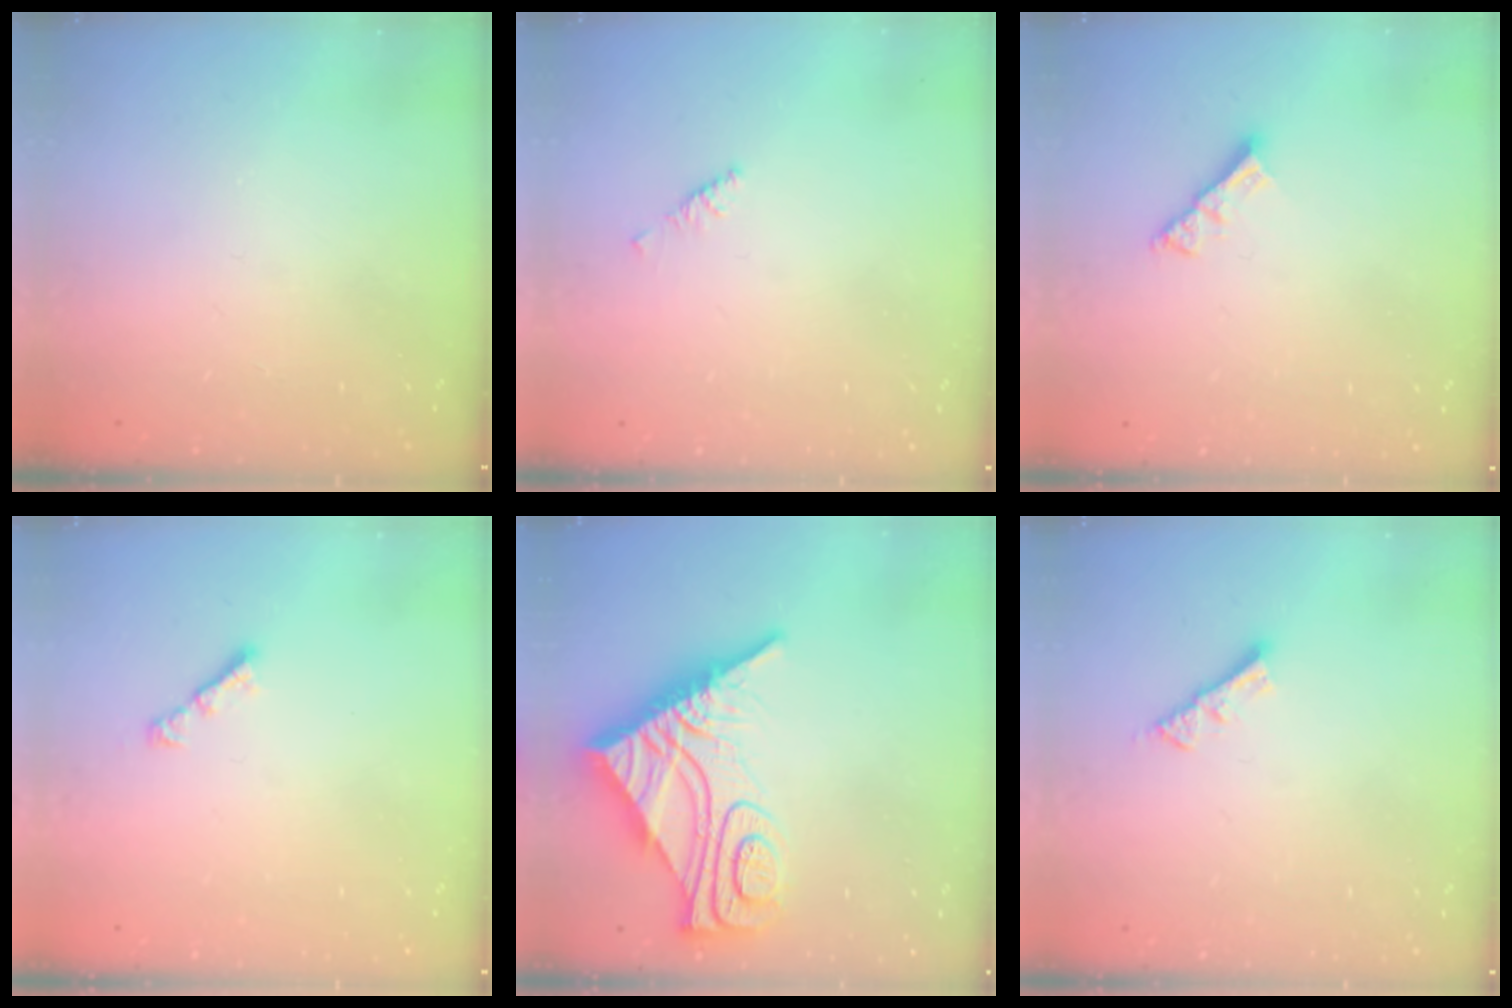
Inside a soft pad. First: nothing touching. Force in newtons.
{"total": 2.1, "press": 2.0, "slide": 0.6}
{"total": 4.8, "press": 4.8, "slide": 0.5}
{"total": 2.8, "press": 2.8, "slide": 0.7}
{"total": 18.8, "press": 18.7, "slide": 1.5}
{"total": 5.5, "press": 5.4, "slide": 0.4}